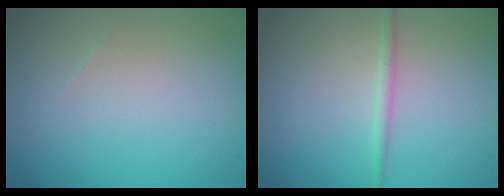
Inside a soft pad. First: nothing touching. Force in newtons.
{"total": 1.0, "press": 1.0, "slide": 0.0}